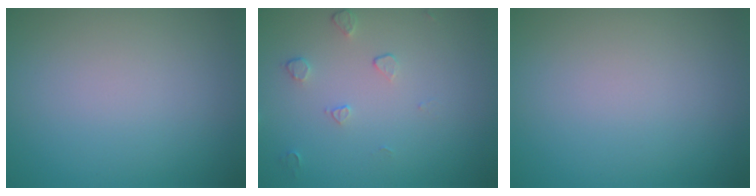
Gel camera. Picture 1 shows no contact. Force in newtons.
{"total": 1.1, "press": 0.7, "slide": 0.9}
{"total": 0.0}